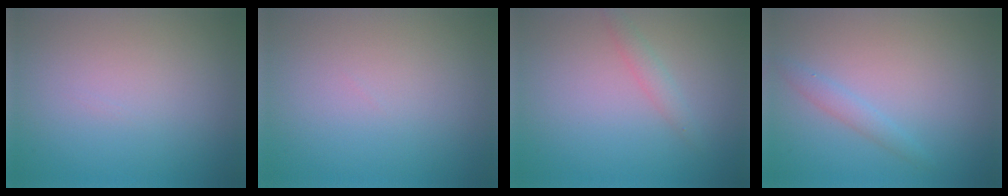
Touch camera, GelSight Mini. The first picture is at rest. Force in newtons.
{"total": 0.0}
{"total": 1.4, "press": 1.4, "slide": 0.1}
{"total": 1.3, "press": 1.3, "slide": 0.0}